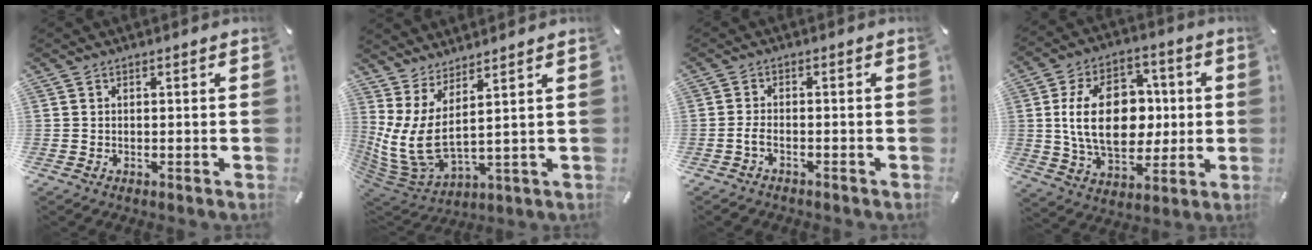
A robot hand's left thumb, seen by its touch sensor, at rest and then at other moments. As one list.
[{"total": 8.4, "force": [2.1, 3.6, 7.3], "torque": [-0.177, -0.046, 0.042]}, {"total": 2.2, "force": [-1.3, 1.0, 1.5], "torque": [-0.034, 0.004, -0.026]}, {"total": 19.9, "force": [1.2, 13.6, 14.4], "torque": [-0.271, 0.007, 0.017]}]